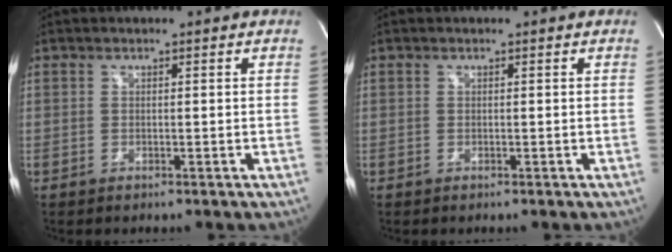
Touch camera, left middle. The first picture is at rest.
{"total": 0.0}